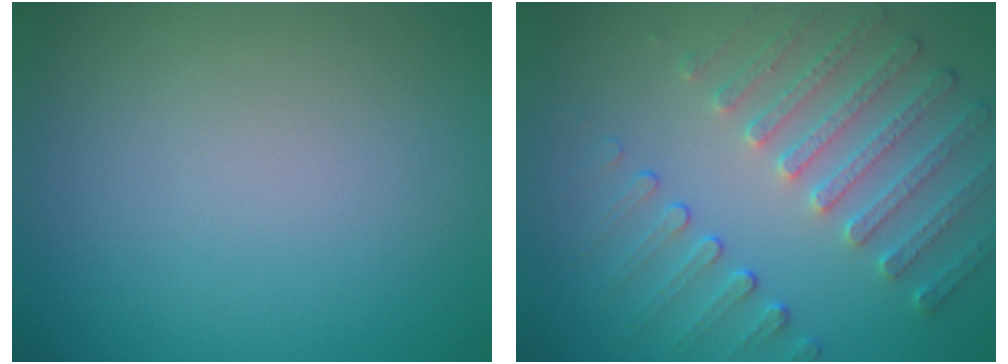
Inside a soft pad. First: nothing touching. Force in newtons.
{"total": 5.1, "press": 3.9, "slide": 3.3}